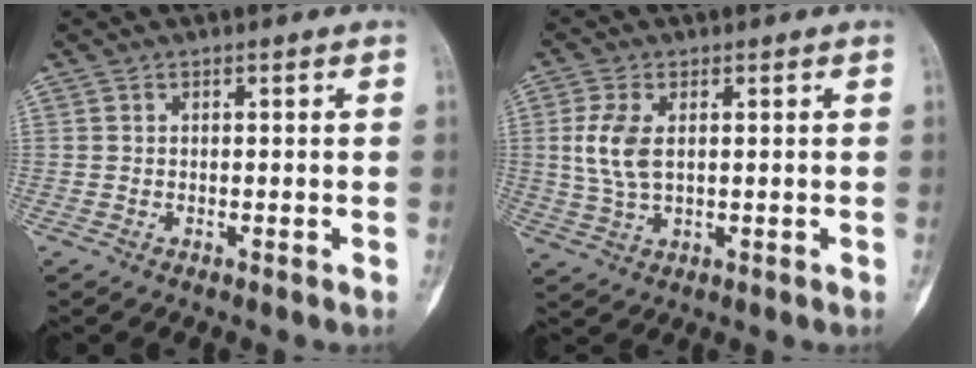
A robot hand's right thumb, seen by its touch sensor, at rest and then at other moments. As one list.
[{"total": 6.6, "force": [1.2, 3.5, 5.5], "torque": [-0.126, -0.001, 0.026]}]